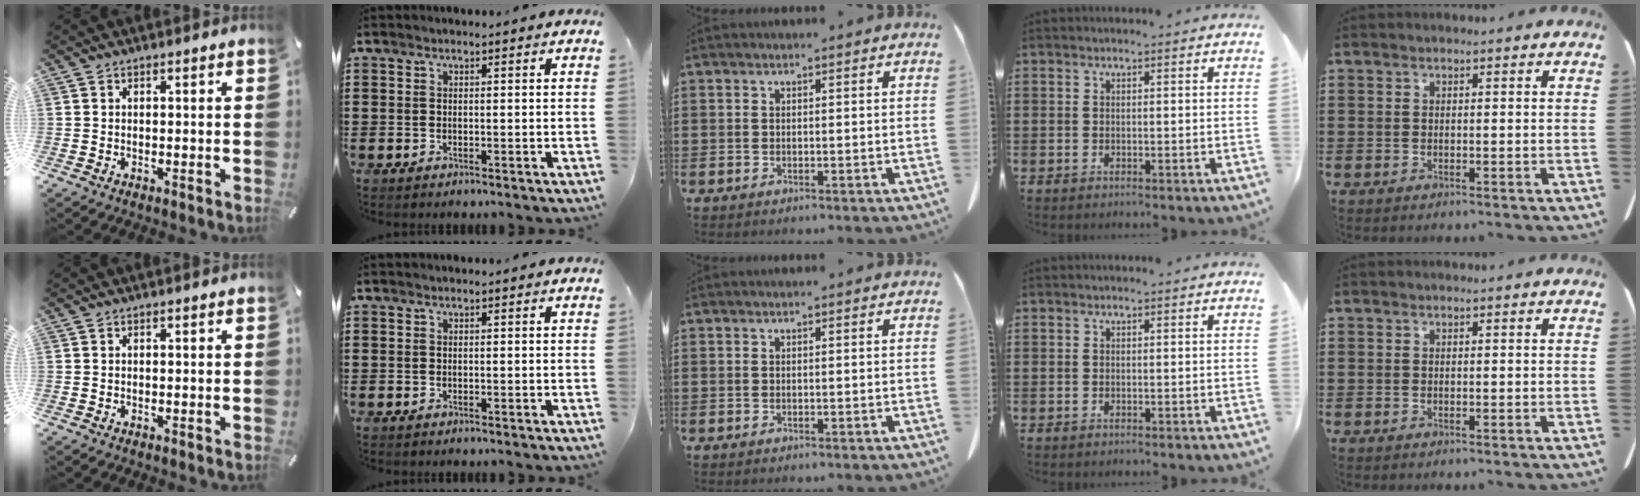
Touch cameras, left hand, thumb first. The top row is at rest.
{}